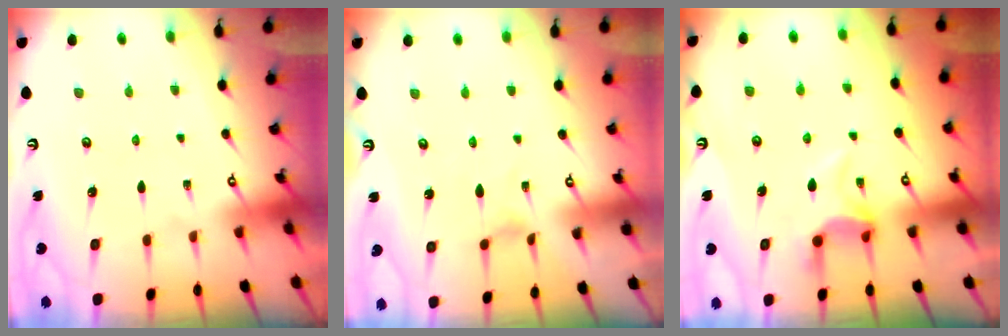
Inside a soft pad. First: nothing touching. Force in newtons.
{"total": 0.0}
{"total": 5.7, "press": 5.6, "slide": 1.1}